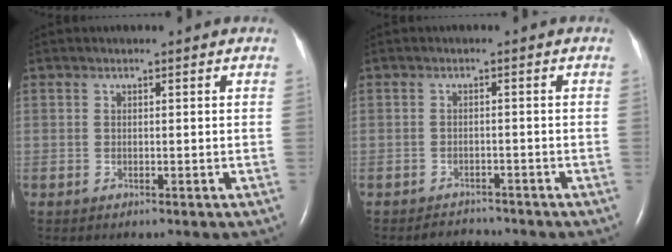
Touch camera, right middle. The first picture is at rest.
{"total": 2.1, "force": [-2.0, 0.4, -0.5], "torque": [0.005, -0.007, -0.028]}